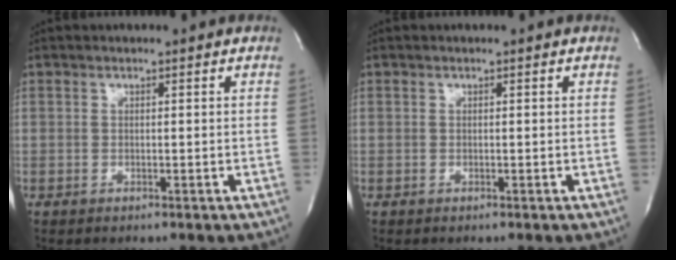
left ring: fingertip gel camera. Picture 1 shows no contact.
{"total": 0.0}